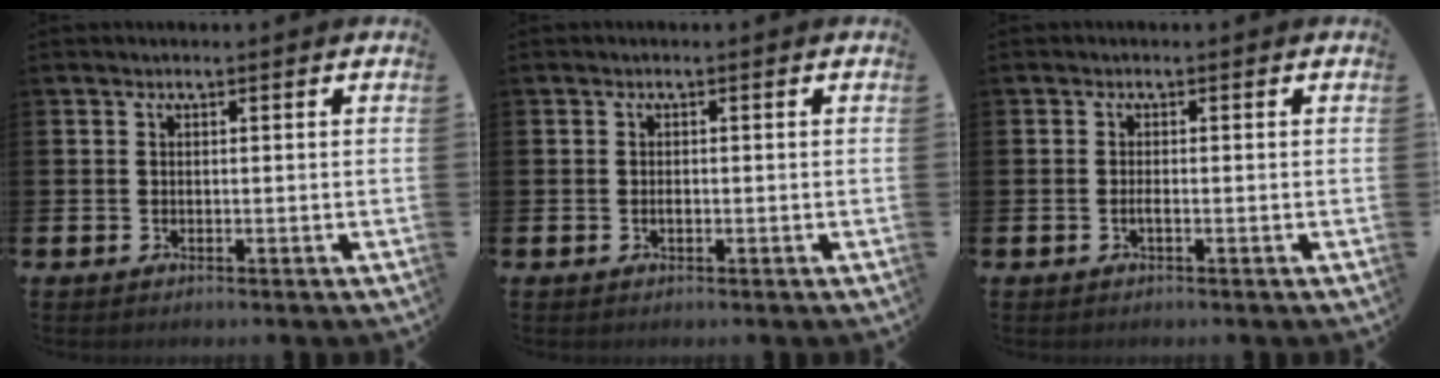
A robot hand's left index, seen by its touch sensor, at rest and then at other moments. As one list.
[{"total": 0.7, "force": [-0.2, 0.3, 0.5], "torque": [-0.020, 0.003, -0.002]}, {"total": 0.6, "force": [-0.3, 0.1, 0.5], "torque": [-0.018, 0.000, -0.004]}]